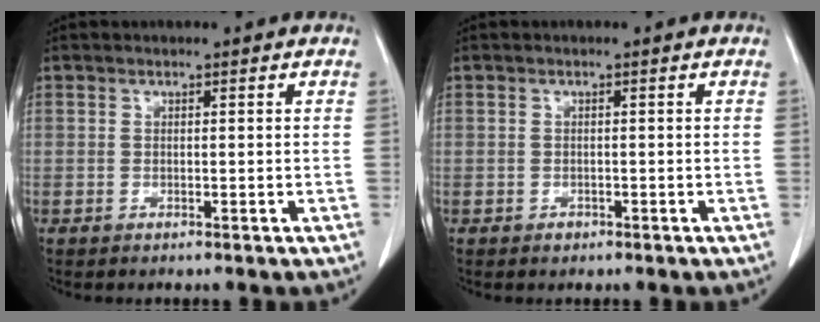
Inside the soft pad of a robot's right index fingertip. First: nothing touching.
{"total": 0.8, "force": [-0.5, 0.6, 0.1], "torque": [-0.003, 0.002, -0.006]}